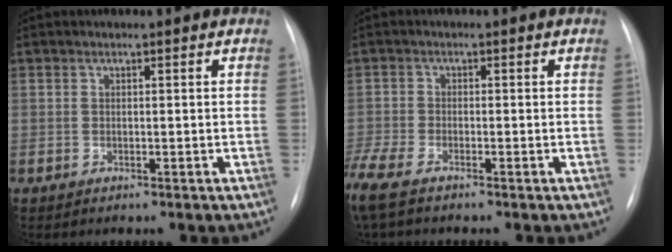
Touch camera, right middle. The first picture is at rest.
{"total": 7.8, "force": [-6.9, -0.5, 3.7], "torque": [-0.092, -0.015, -0.138]}